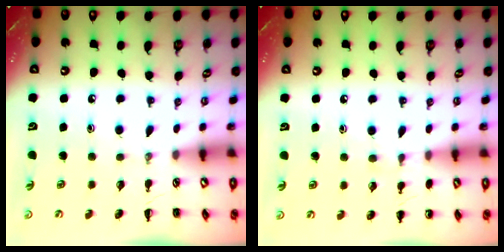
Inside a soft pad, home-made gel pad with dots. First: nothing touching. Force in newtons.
{"total": 5.7, "press": 5.5, "slide": 1.6}